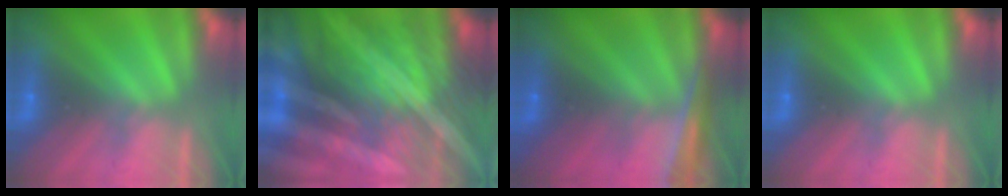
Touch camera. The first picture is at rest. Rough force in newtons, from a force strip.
{"total": 6.9}
{"total": 2.9}
{"total": 0.0}